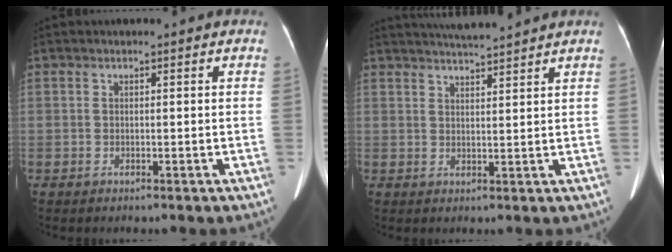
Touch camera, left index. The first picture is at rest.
{"total": 6.4, "force": [6.0, -0.9, 2.1], "torque": [-0.039, 0.015, 0.093]}